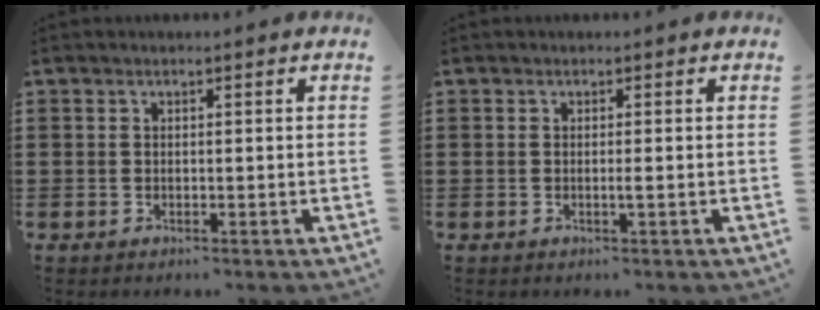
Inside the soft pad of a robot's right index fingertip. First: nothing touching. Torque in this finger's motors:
{"motor_torque": [0.82, 0.15, 0.12, 0.07]}